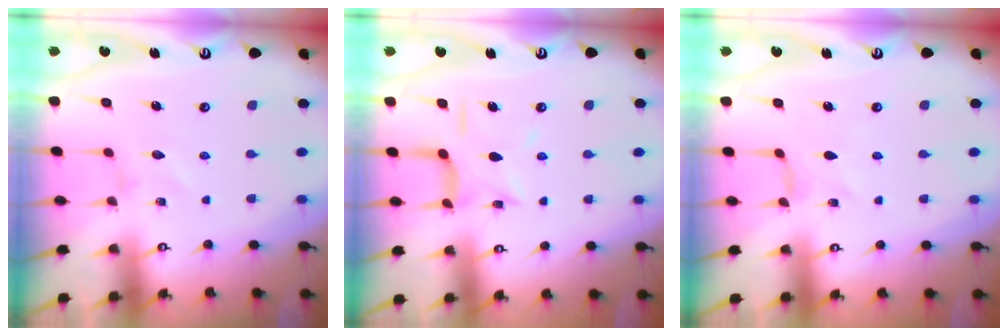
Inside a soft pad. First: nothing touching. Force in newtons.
{"total": 10.3, "press": 10.2, "slide": 0.7}
{"total": 1.0, "press": 1.0, "slide": 0.2}